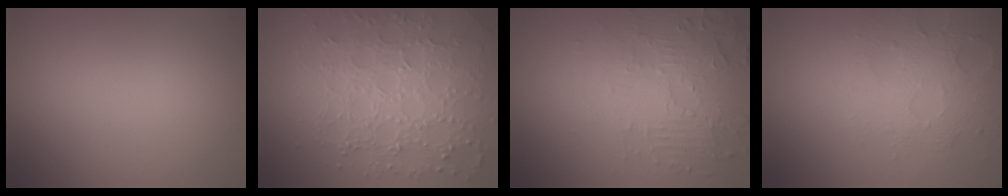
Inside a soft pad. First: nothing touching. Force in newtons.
{"total": 7.7, "press": 5.6, "slide": 5.3}
{"total": 5.9, "press": 3.8, "slide": 4.5}
{"total": 4.9, "press": 3.3, "slide": 3.6}